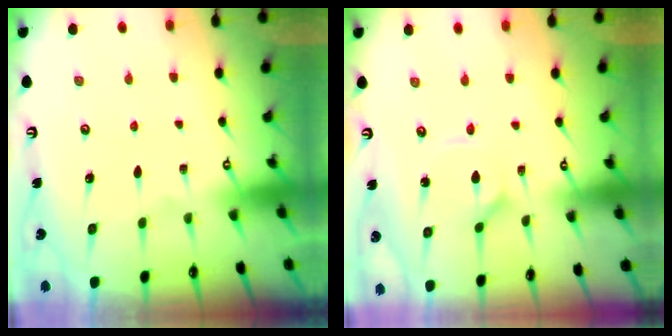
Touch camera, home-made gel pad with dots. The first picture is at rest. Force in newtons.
{"total": 1.1, "press": 1.1, "slide": 0.2}